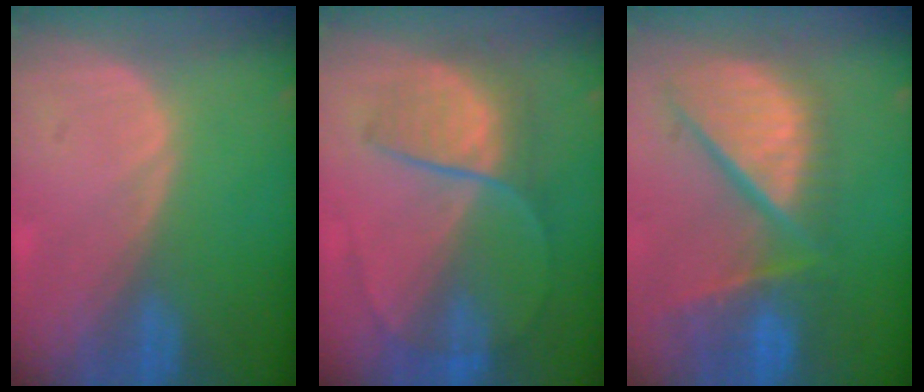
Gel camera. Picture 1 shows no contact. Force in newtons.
{"total": 7.0, "press": 6.6, "slide": 2.2}
{"total": 12.7, "press": 10.5, "slide": 7.1}